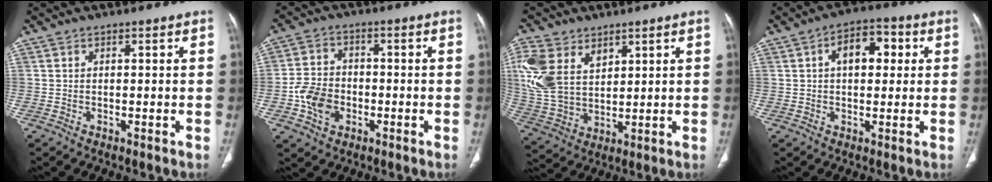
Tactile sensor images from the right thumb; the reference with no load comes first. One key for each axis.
{"total": 8.4, "fx": -2.4, "fy": 6.4, "fz": 4.8, "tx": -0.076, "ty": 0.015, "tz": -0.046}
{"total": 14.9, "fx": 6.1, "fy": 10.2, "fz": 9.1, "tx": -0.202, "ty": -0.016, "tz": 0.134}
{"total": 8.7, "fx": 2.1, "fy": 5.0, "fz": 6.8, "tx": -0.078, "ty": 0.016, "tz": 0.026}